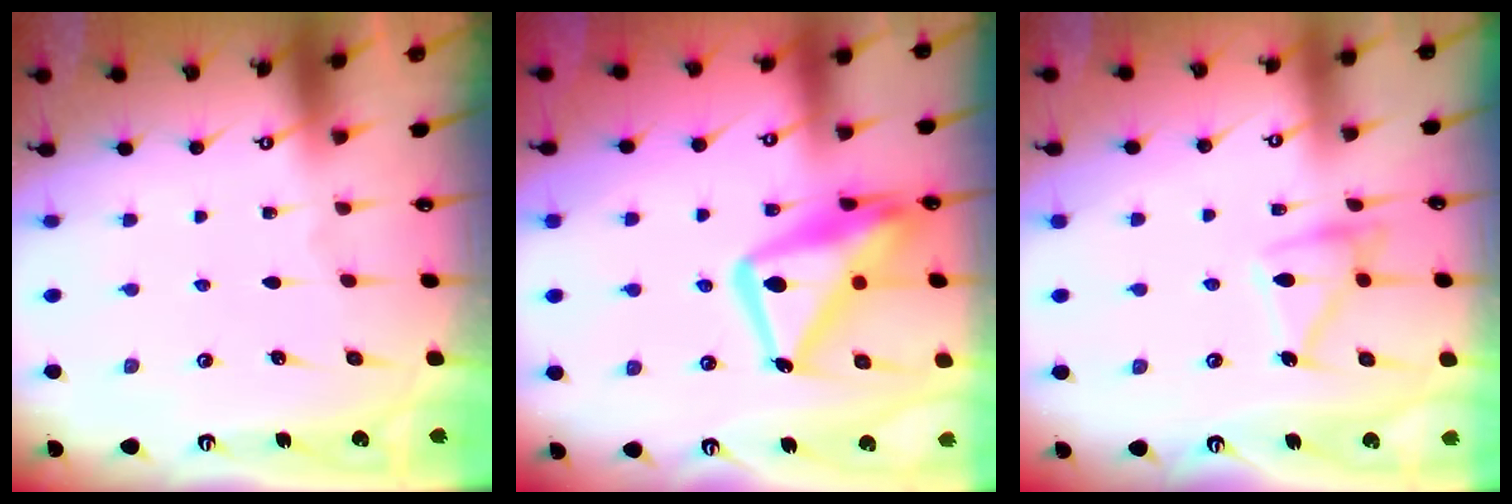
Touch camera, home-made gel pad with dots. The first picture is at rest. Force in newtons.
{"total": 19.3, "press": 19.2, "slide": 2.0}
{"total": 13.7, "press": 13.7, "slide": 0.9}